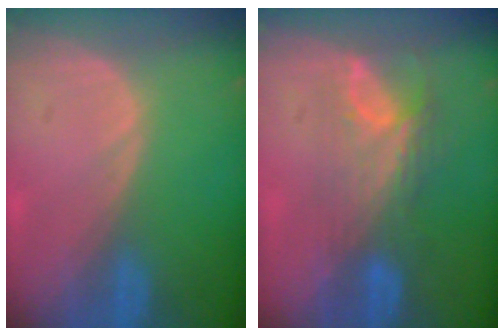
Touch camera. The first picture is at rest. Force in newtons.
{"total": 7.9, "press": 6.6, "slide": 4.3}